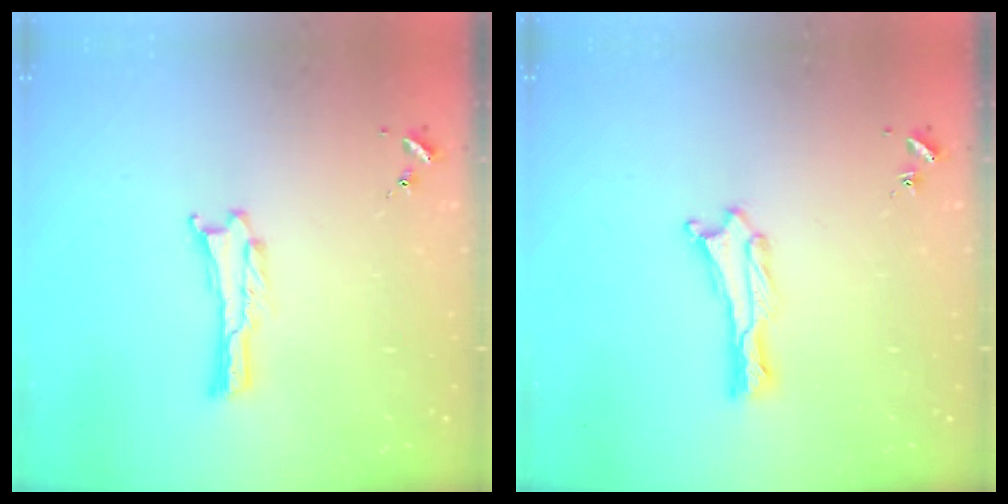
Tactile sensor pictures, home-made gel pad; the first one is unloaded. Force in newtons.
{"total": 0.8, "press": 0.7, "slide": 0.2}